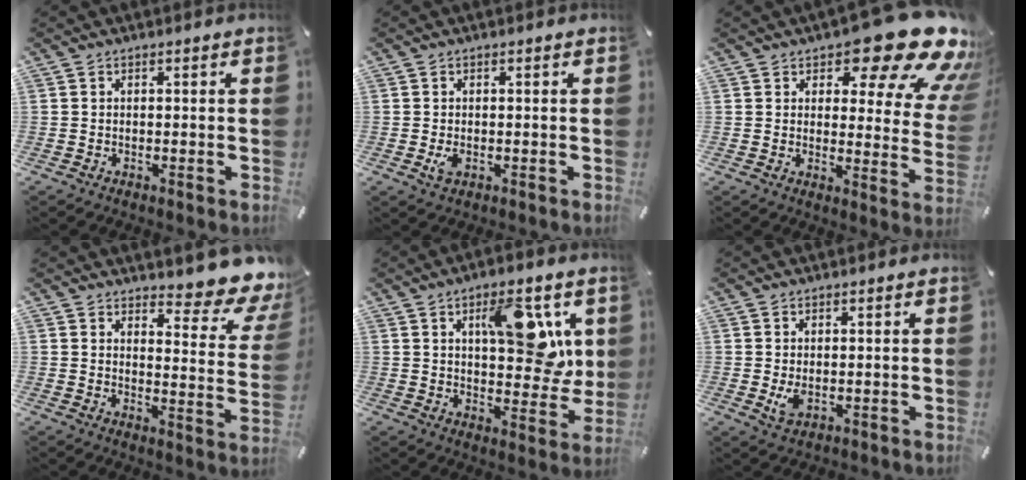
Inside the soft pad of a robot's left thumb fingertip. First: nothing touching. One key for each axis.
{"total": 2.2, "fx": -0.3, "fy": 1.2, "fz": 1.8, "tx": -0.047, "ty": -0.006, "tz": -0.009}
{"total": 18.6, "fx": 12.5, "fy": 6.9, "fz": 11.9, "tx": -0.154, "ty": -0.094, "tz": 0.206}
{"total": 9.9, "fx": 8.3, "fy": 3.3, "fz": 4.2, "tx": -0.043, "ty": -0.087, "tz": 0.140}
{"total": 14.2, "fx": 5.9, "fy": 7.1, "fz": 10.8, "tx": -0.133, "ty": -0.025, "tz": 0.094}
{"total": 3.4, "fx": -0.1, "fy": 2.0, "fz": 2.8, "tx": -0.063, "ty": -0.009, "tz": -0.007}